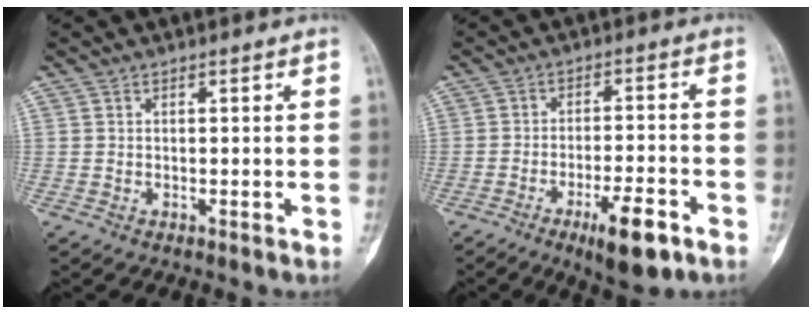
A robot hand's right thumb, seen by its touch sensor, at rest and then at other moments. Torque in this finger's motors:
{"motor_torque": [1.43, 0.89, 1.01, -1.09, 0.22]}